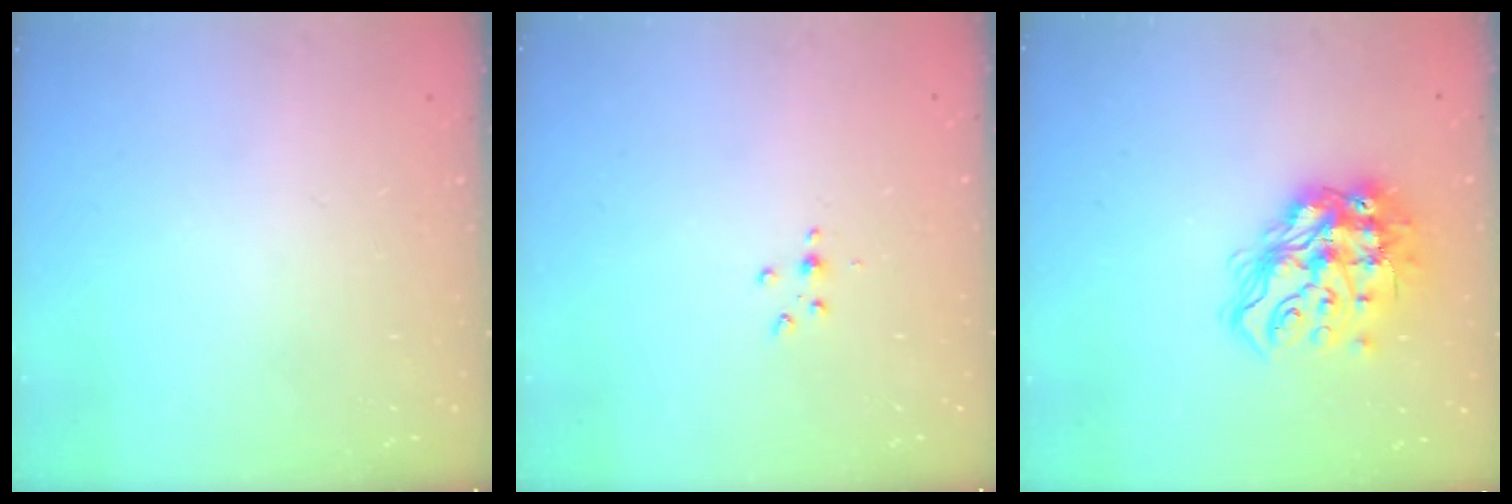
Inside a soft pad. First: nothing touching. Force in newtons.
{"total": 3.0, "press": 2.9, "slide": 0.4}
{"total": 16.6, "press": 16.5, "slide": 1.9}